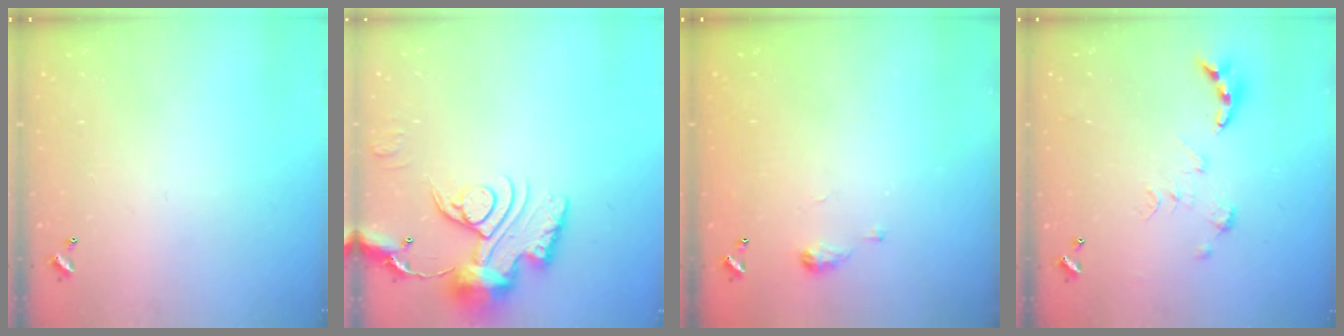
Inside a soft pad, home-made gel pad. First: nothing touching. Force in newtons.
{"total": 15.5, "press": 15.4, "slide": 1.7}
{"total": 4.8, "press": 4.7, "slide": 0.6}
{"total": 0.0}